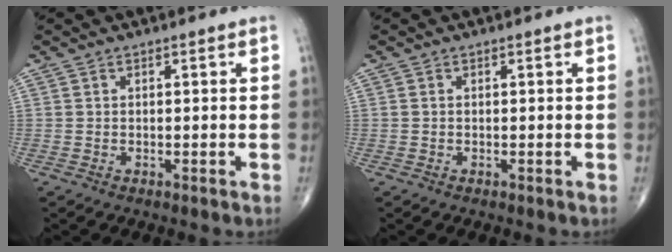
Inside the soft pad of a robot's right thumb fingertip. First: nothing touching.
{"total": 0.0}